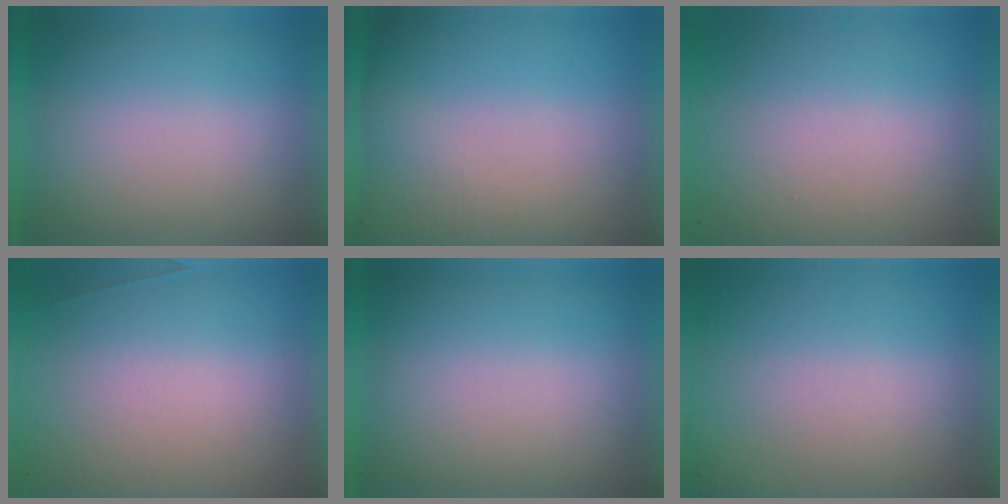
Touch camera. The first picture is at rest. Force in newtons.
{"total": 5.9}
{"total": 8.5}
{"total": 5.7}
{"total": 0.0}
{"total": 6.0}